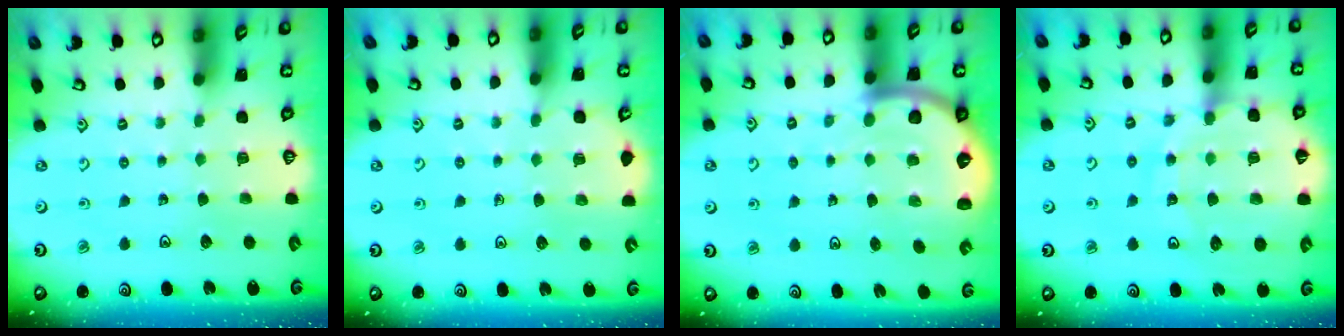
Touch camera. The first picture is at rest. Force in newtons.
{"total": 5.1, "press": 4.6, "slide": 2.2}
{"total": 7.3, "press": 7.2, "slide": 1.1}
{"total": 12.3, "press": 12.2, "slide": 1.7}